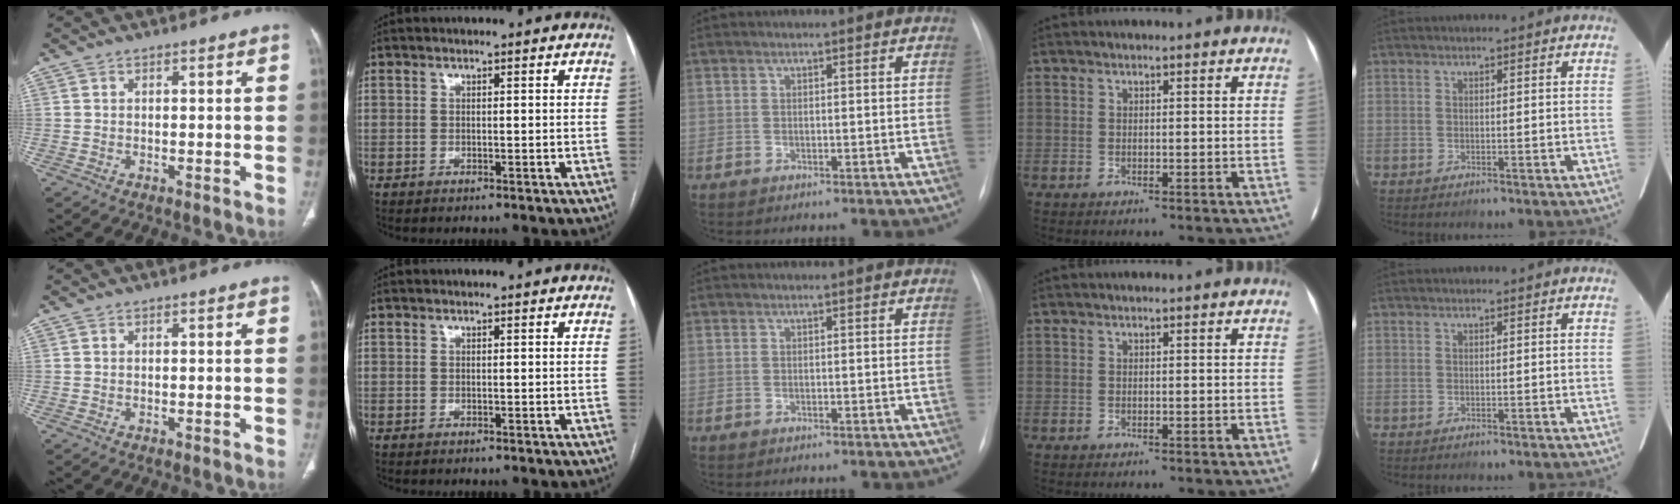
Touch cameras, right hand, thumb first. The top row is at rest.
{}